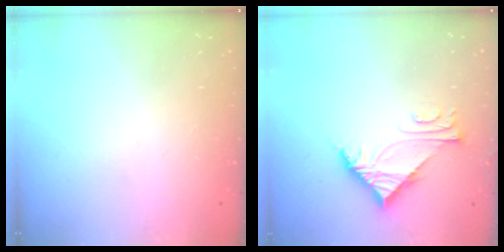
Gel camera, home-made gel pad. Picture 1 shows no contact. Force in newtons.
{"total": 5.6, "press": 5.6, "slide": 0.3}